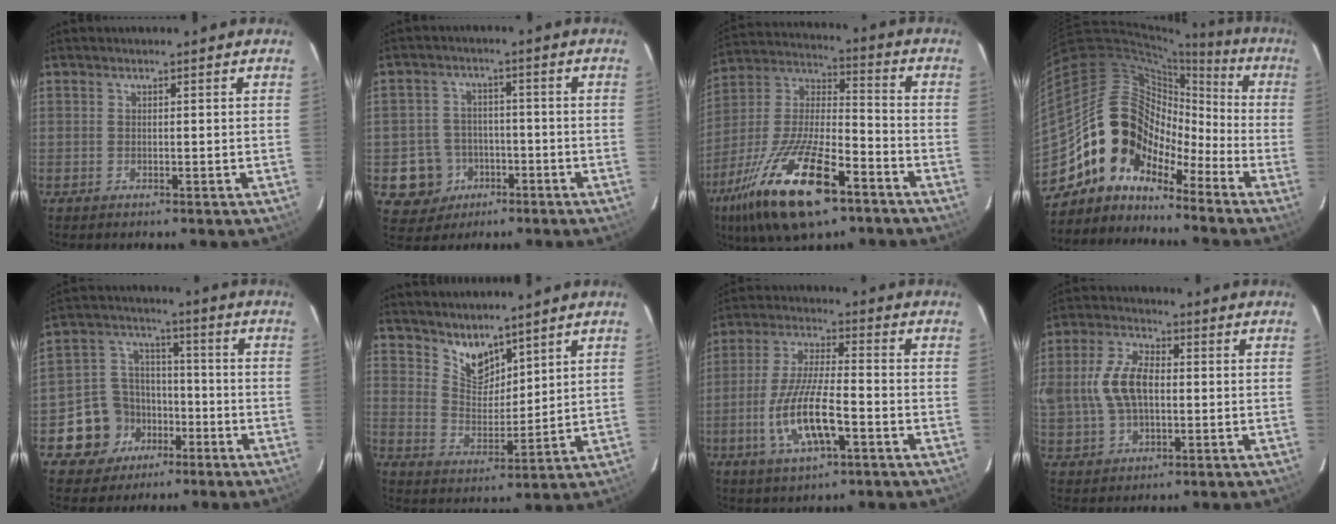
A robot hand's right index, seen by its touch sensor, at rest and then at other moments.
{"total": 8.1, "force": [-3.1, 7.5, 0.8], "torque": [-0.037, 0.029, -0.037]}
{"total": 23.2, "force": [-13.2, 8.1, 17.3], "torque": [-0.347, -0.033, -0.239]}
{"total": 13.4, "force": [-8.3, 9.4, 4.7], "torque": [-0.086, 0.040, -0.174]}
{"total": 11.2, "force": [-5.4, 9.4, 2.5], "torque": [-0.075, 0.041, -0.078]}
{"total": 7.3, "force": [6.0, 3.2, 2.5], "torque": [-0.034, 0.000, 0.118]}
{"total": 13.3, "force": [-4.7, 3.7, 11.9], "torque": [-0.243, -0.010, -0.083]}
{"total": 12.5, "force": [0.3, 7.9, 9.7], "torque": [-0.204, 0.014, 0.011]}